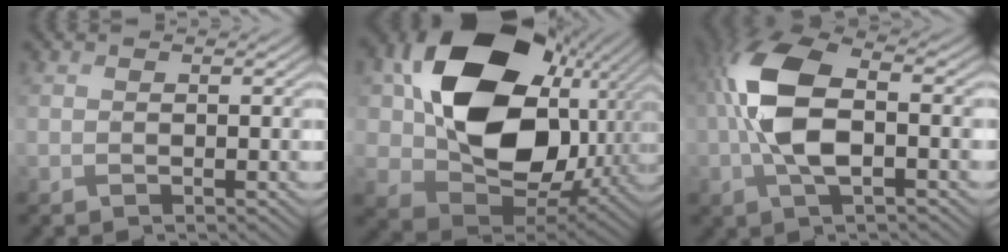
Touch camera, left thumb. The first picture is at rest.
{"total": 19.3, "force": [4.5, 14.6, 11.7], "torque": [-0.237, -0.022, 0.103]}
{"total": 10.8, "force": [-0.5, 5.0, 9.6], "torque": [-0.200, 0.015, -0.017]}